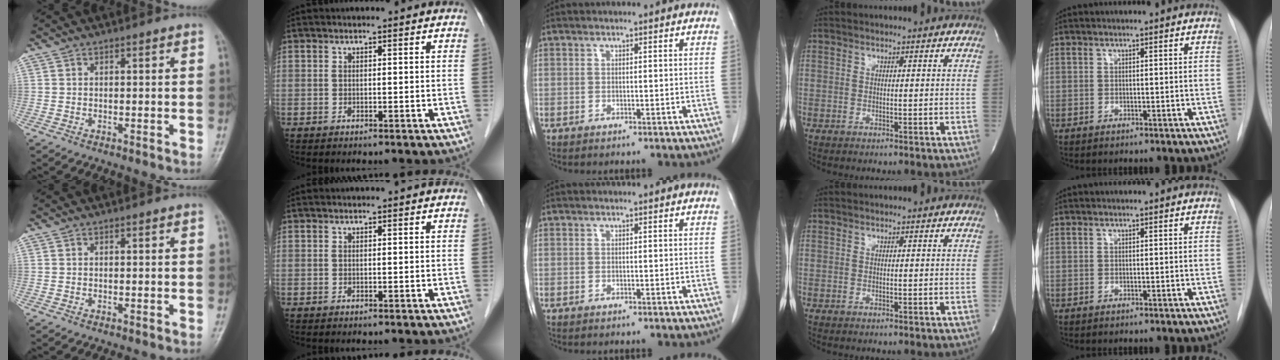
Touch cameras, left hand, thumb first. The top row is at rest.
{}